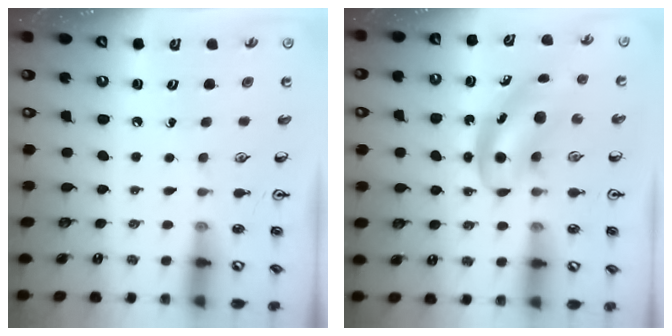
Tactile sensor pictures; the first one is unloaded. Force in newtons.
{"total": 5.5, "press": 5.5, "slide": 0.7}